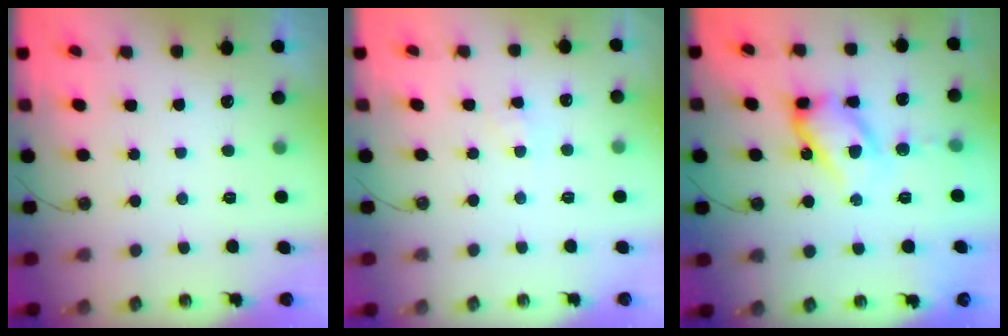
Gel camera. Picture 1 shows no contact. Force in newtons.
{"total": 2.5, "press": 2.4, "slide": 0.4}
{"total": 15.2, "press": 15.1, "slide": 0.8}